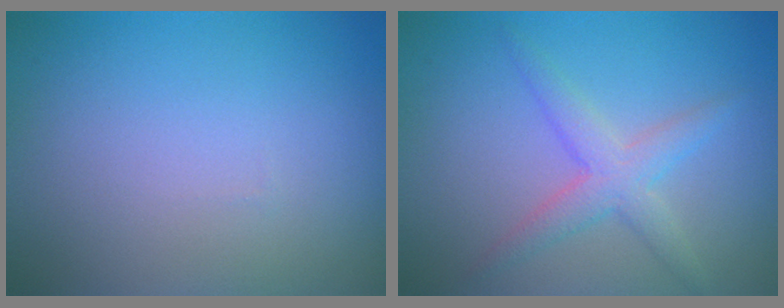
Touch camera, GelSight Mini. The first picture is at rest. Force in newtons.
{"total": 3.0, "press": 3.0, "slide": 0.2}